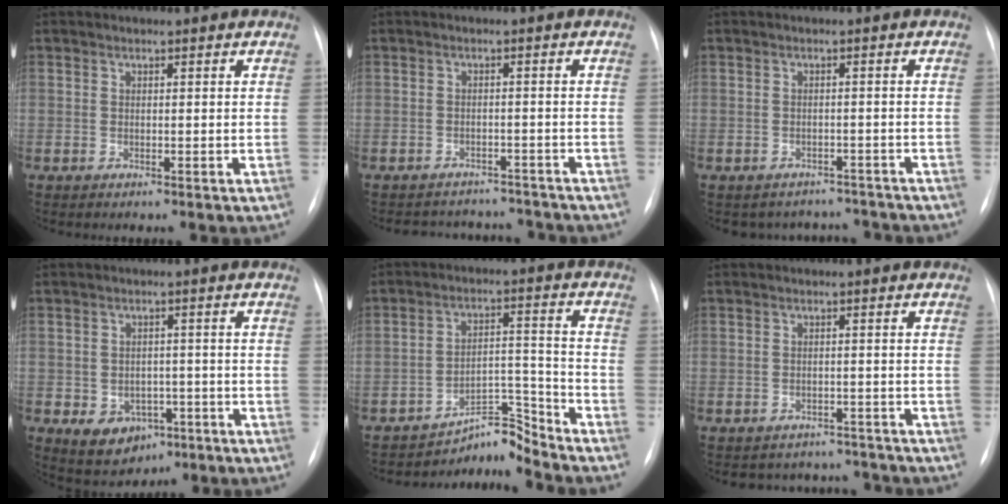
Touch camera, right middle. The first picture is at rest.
{"total": 8.8, "force": [-8.3, 2.8, 0.5], "torque": [-0.006, 0.020, -0.100]}
{"total": 6.6, "force": [-6.0, 2.7, -0.6], "torque": [0.015, 0.026, -0.067]}
{"total": 6.7, "force": [-2.9, 5.2, 3.1], "torque": [-0.050, 0.009, -0.031]}
{"total": 6.3, "force": [-6.3, -0.1, -0.6], "torque": [0.015, 0.045, -0.097]}
{"total": 7.5, "force": [-6.9, 2.7, -0.4], "torque": [0.011, 0.025, -0.080]}